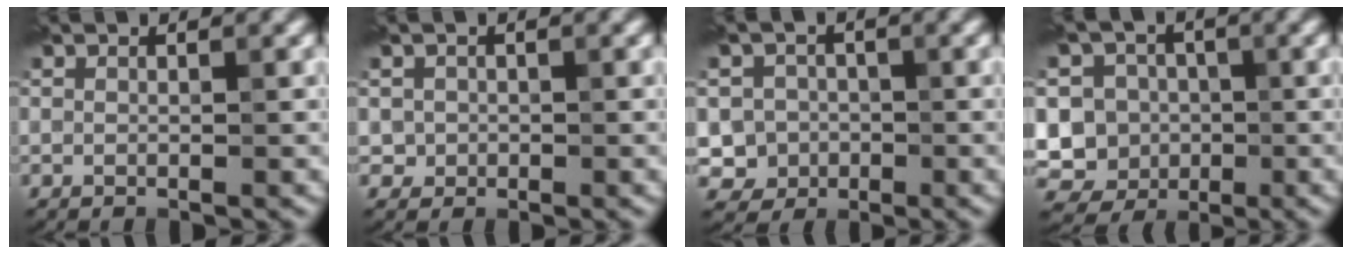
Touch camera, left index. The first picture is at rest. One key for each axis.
{"total": 1.2, "fx": 0.0, "fy": 1.2, "fz": 0.0, "tx": 0.013, "ty": -0.003, "tz": 0.000}
{"total": 4.1, "fx": -1.0, "fy": 4.0, "fz": 0.7, "tx": 0.019, "ty": 0.005, "tz": -0.035}
{"total": 10.4, "fx": -1.1, "fy": 9.9, "fz": 3.2, "tx": -0.078, "ty": 0.025, "tz": -0.050}